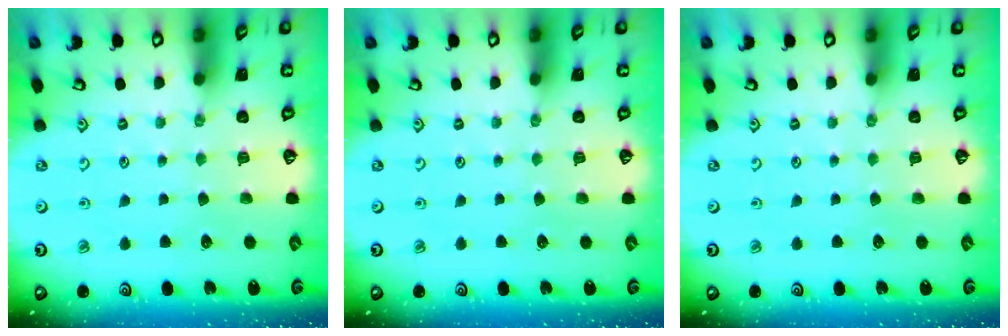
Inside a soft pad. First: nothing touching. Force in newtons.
{"total": 0.0}
{"total": 0.0}